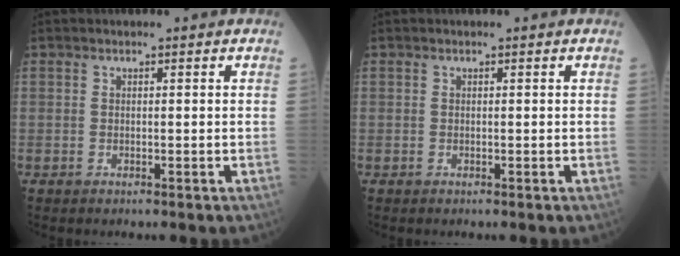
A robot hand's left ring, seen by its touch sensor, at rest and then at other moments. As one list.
[{"total": 0.0}]